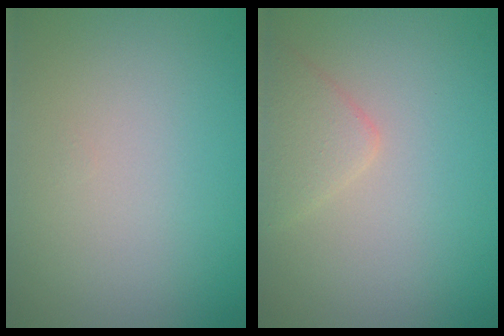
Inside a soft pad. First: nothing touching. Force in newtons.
{"total": 2.2, "press": 2.2, "slide": 0.2}